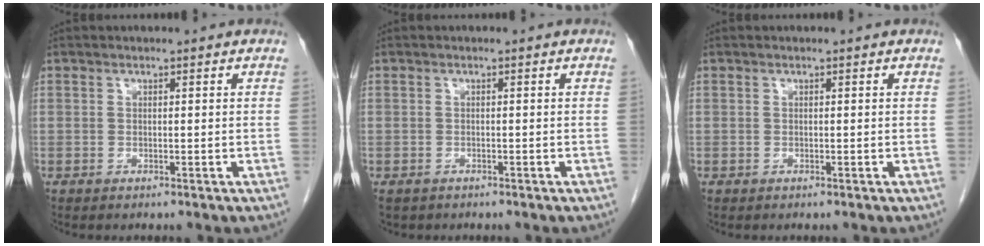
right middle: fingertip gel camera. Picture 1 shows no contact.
{"total": 1.6, "force": [-1.2, 1.1, 0.2], "torque": [-0.009, 0.001, -0.017]}
{"total": 0.0}